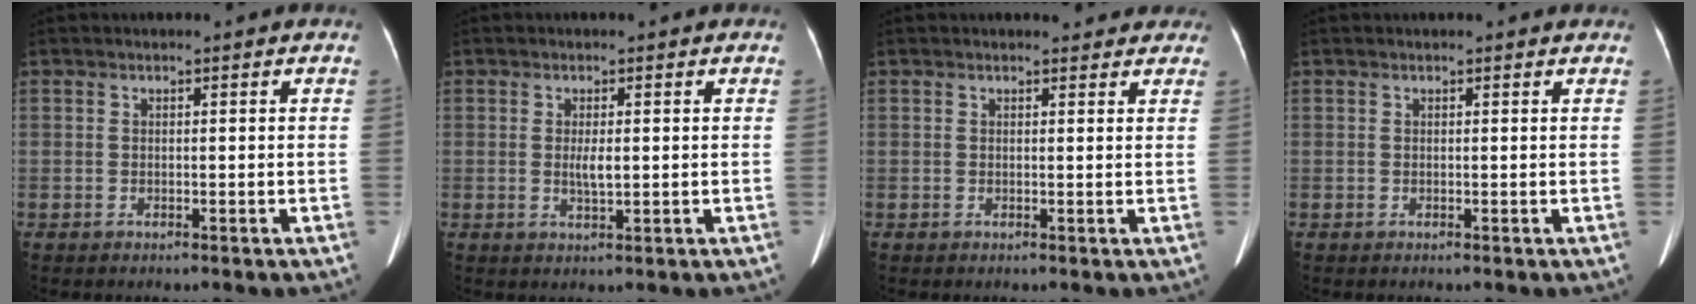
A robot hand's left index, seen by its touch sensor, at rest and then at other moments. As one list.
[{"total": 2.2, "force": [0.1, 0.6, 2.2], "torque": [-0.041, -0.003, 0.002]}, {"total": 4.4, "force": [3.9, 1.6, 1.1], "torque": [-0.002, 0.005, 0.033]}, {"total": 1.3, "force": [1.2, 0.3, 0.3], "torque": [-0.010, 0.011, 0.011]}]